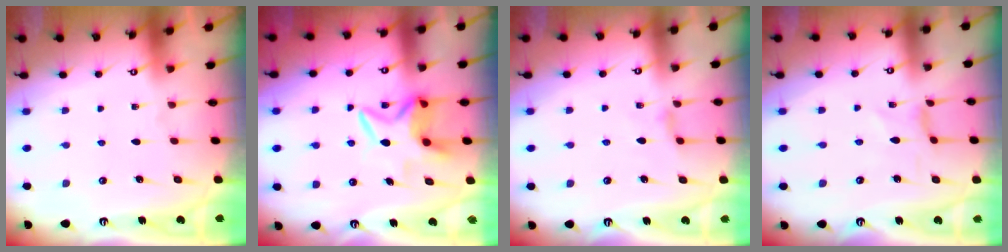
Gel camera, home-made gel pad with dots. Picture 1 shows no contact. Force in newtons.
{"total": 6.9, "press": 6.9, "slide": 0.3}
{"total": 2.3, "press": 2.2, "slide": 0.5}
{"total": 0.0}